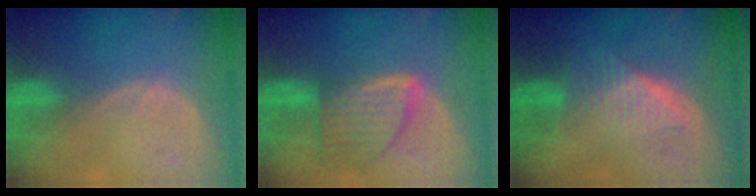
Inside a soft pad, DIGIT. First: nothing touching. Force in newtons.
{"total": 8.0, "press": 7.1, "slide": 3.6}
{"total": 6.4, "press": 6.0, "slide": 2.2}